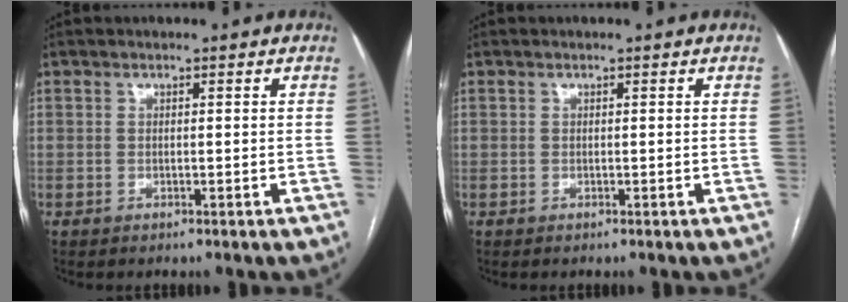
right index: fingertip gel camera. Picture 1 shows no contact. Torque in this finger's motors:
{"motor_torque": [0.00, 0.00, 0.01, 0.01]}